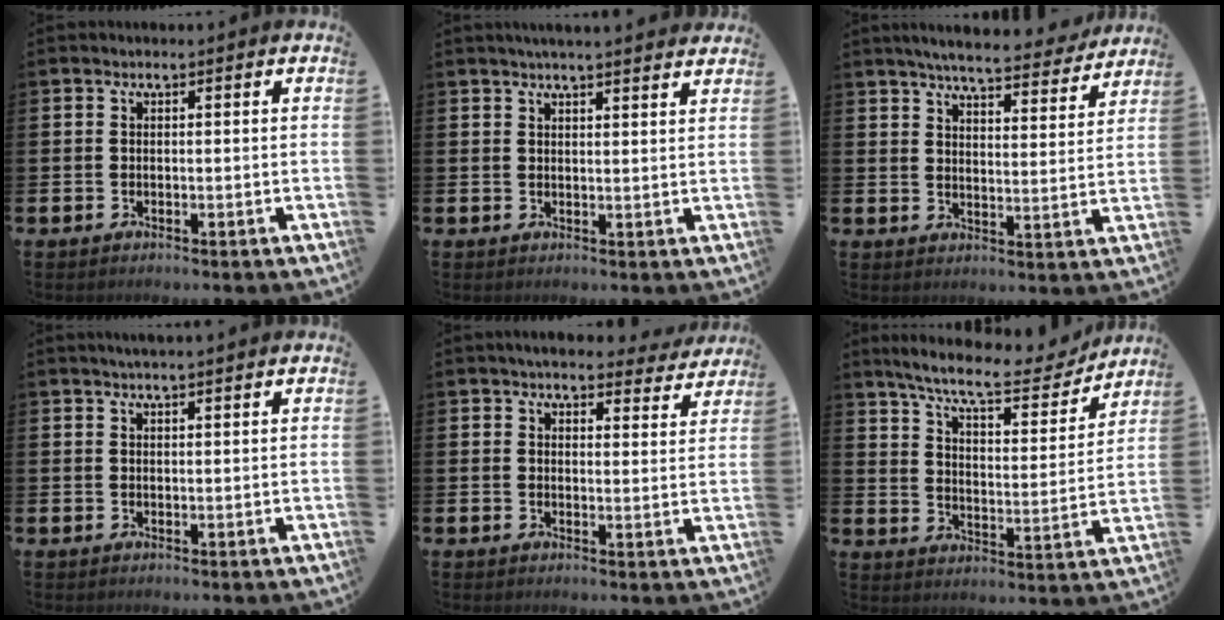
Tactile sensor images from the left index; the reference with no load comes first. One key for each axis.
{"total": 3.2, "fx": 3.2, "fy": -0.3, "fz": 0.7, "tx": -0.019, "ty": -0.011, "tz": 0.057}
{"total": 6.3, "fx": 6.0, "fy": 0.6, "fz": 1.8, "tx": -0.046, "ty": -0.037, "tz": 0.103}
{"total": 2.0, "fx": 1.8, "fy": -0.1, "fz": 0.7, "tx": -0.015, "ty": -0.002, "tz": 0.034}
{"total": 4.9, "fx": 4.5, "fy": 1.3, "fz": 1.2, "tx": -0.029, "ty": -0.019, "tz": 0.080}
{"total": 10.0, "fx": 8.9, "fy": 1.8, "fz": 4.3, "tx": -0.108, "ty": -0.053, "tz": 0.150}